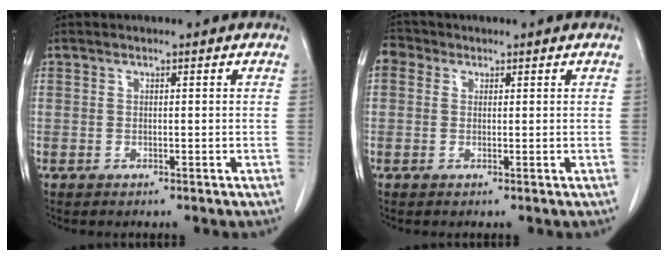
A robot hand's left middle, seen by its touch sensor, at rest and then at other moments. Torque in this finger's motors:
{"motor_torque": [0.91, -0.72, 0.59, 0.13]}